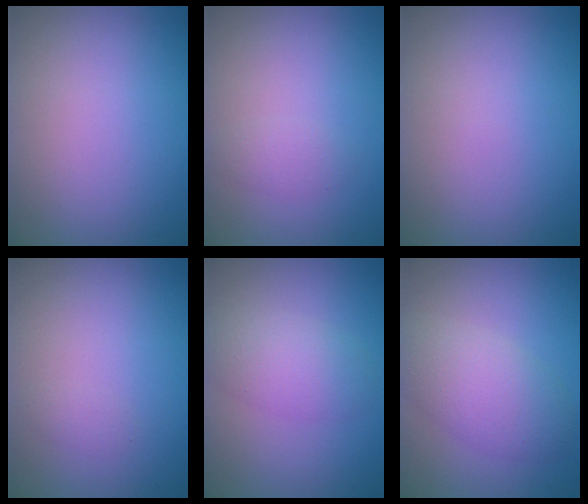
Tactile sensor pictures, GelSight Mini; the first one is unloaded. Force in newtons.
{"total": 1.1, "press": 1.1, "slide": 0.1}
{"total": 0.0}
{"total": 0.6, "press": 0.6, "slide": 0.0}
{"total": 3.4, "press": 3.4, "slide": 0.3}
{"total": 4.4, "press": 4.4, "slide": 0.2}